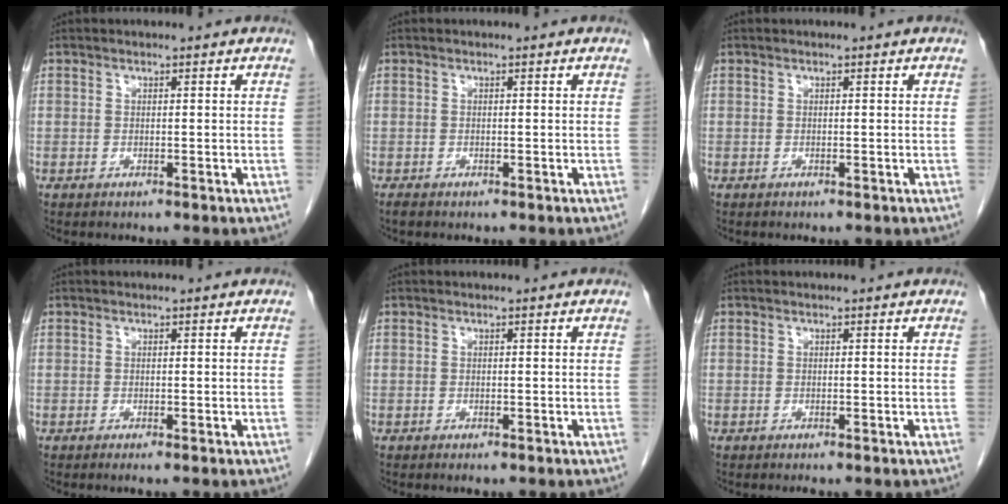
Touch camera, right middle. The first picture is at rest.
{"total": 0.7, "force": [-0.5, 0.2, 0.3], "torque": [-0.012, -0.002, -0.011]}
{"total": 0.0}
{"total": 0.6, "force": [-0.3, -0.1, 0.4], "torque": [-0.009, -0.002, -0.006]}
{"total": 0.7, "force": [-0.5, 0.2, 0.5], "torque": [-0.006, -0.001, -0.005]}
{"total": 0.0}